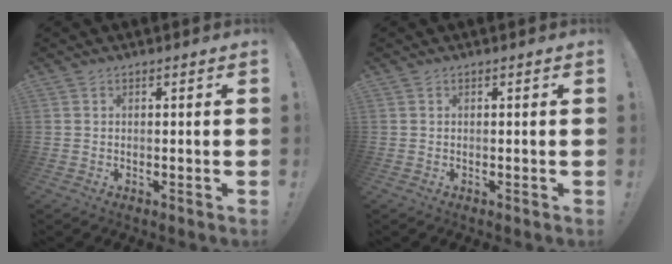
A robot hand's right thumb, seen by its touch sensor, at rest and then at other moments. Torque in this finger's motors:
{"motor_torque": [0.00, 0.00, 0.00, 0.00, 0.04]}